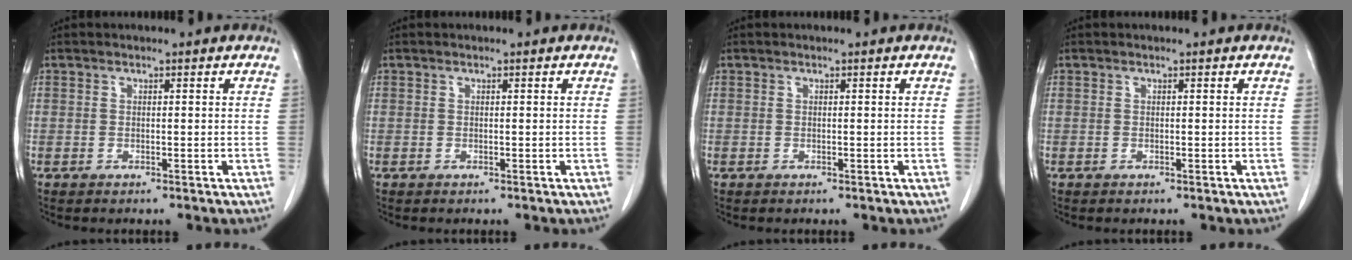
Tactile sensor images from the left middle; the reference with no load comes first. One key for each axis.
{"total": 0.0}
{"total": 0.0}
{"total": 0.0}